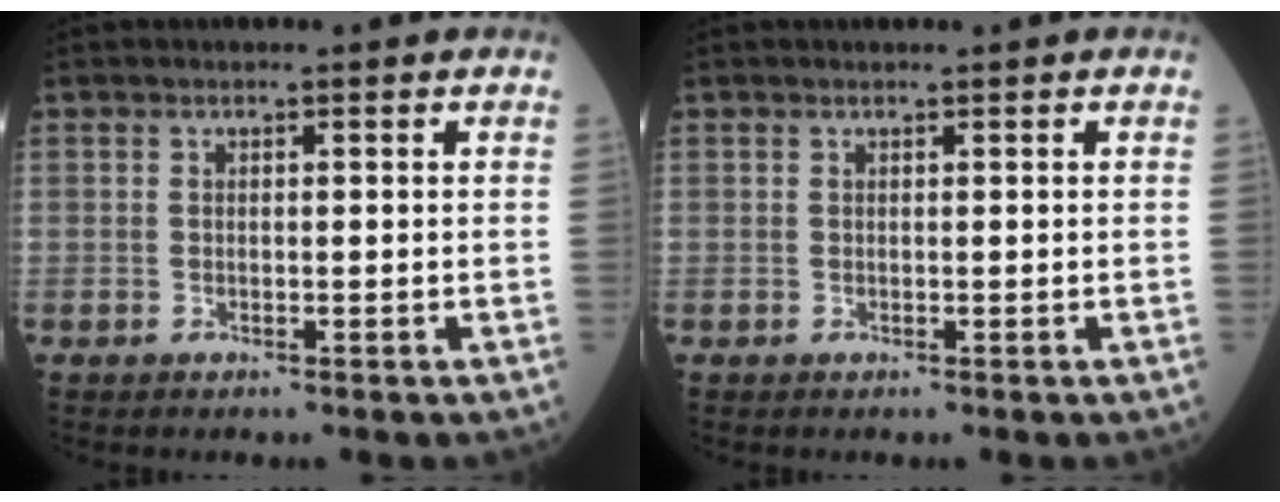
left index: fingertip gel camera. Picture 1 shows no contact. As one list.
[{"total": 0.6, "force": [0.6, 0.0, 0.2], "torque": [-0.004, 0.006, 0.011]}]